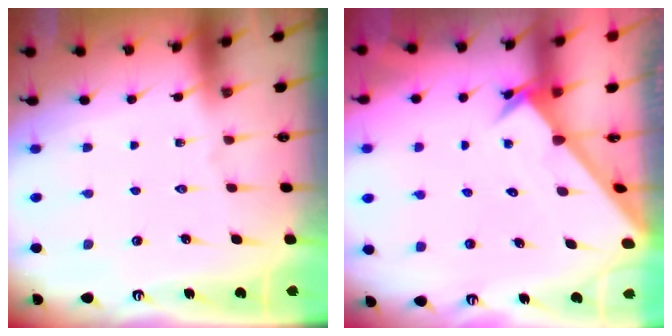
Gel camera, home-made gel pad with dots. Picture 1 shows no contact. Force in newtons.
{"total": 2.5, "press": 2.5, "slide": 0.2}